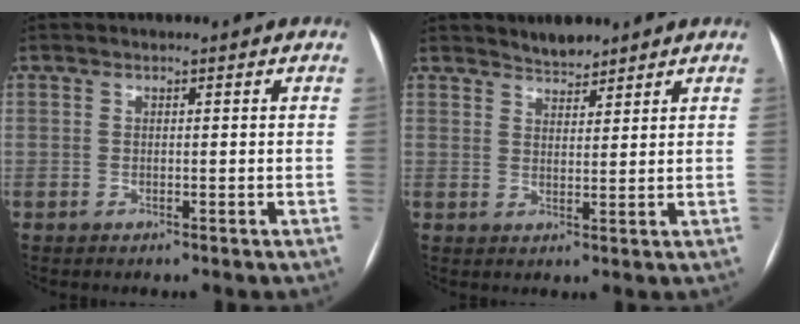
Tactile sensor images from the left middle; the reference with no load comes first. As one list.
[{"total": 3.2, "force": [3.0, 1.1, 0.5], "torque": [-0.008, 0.005, 0.048]}]